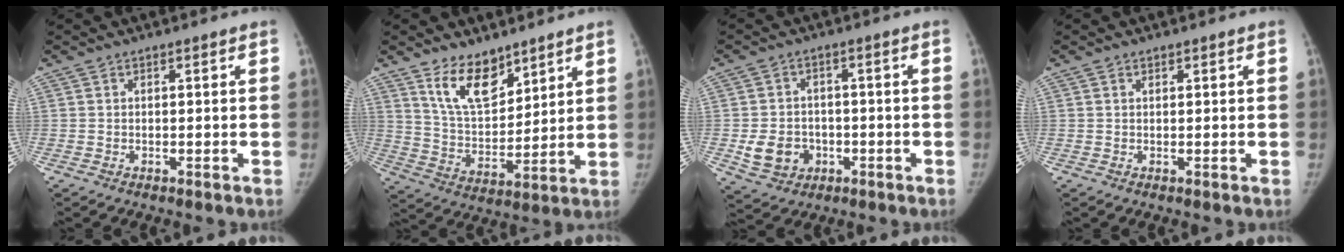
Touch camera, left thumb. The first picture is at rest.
{"total": 11.4, "force": [7.9, 5.7, 5.9], "torque": [-0.071, -0.063, 0.155]}
{"total": 8.0, "force": [-2.1, 6.8, 3.6], "torque": [-0.041, 0.011, -0.025]}
{"total": 0.6, "force": [0.3, 0.5, 0.3], "torque": [-0.002, -0.003, 0.003]}